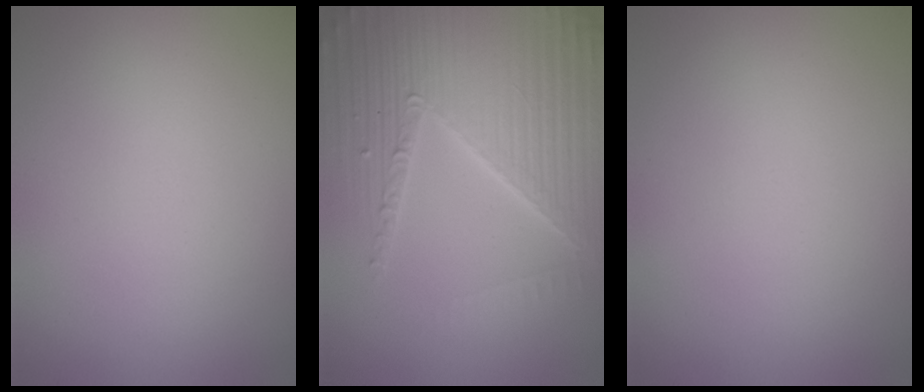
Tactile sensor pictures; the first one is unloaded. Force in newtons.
{"total": 6.4, "press": 6.2, "slide": 1.5}
{"total": 0.0}